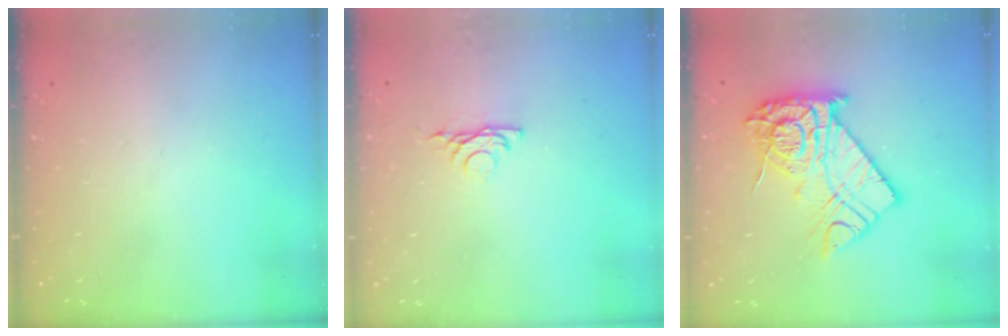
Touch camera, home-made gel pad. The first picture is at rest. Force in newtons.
{"total": 4.3, "press": 4.2, "slide": 0.8}
{"total": 15.9, "press": 15.8, "slide": 1.4}